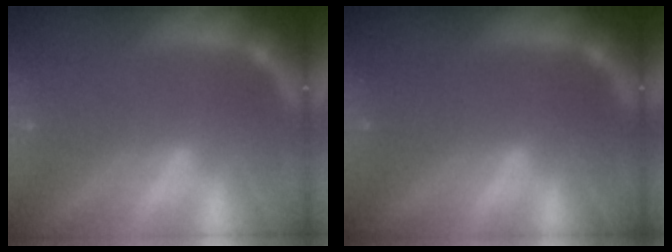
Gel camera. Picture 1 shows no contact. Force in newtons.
{"total": 0.0}